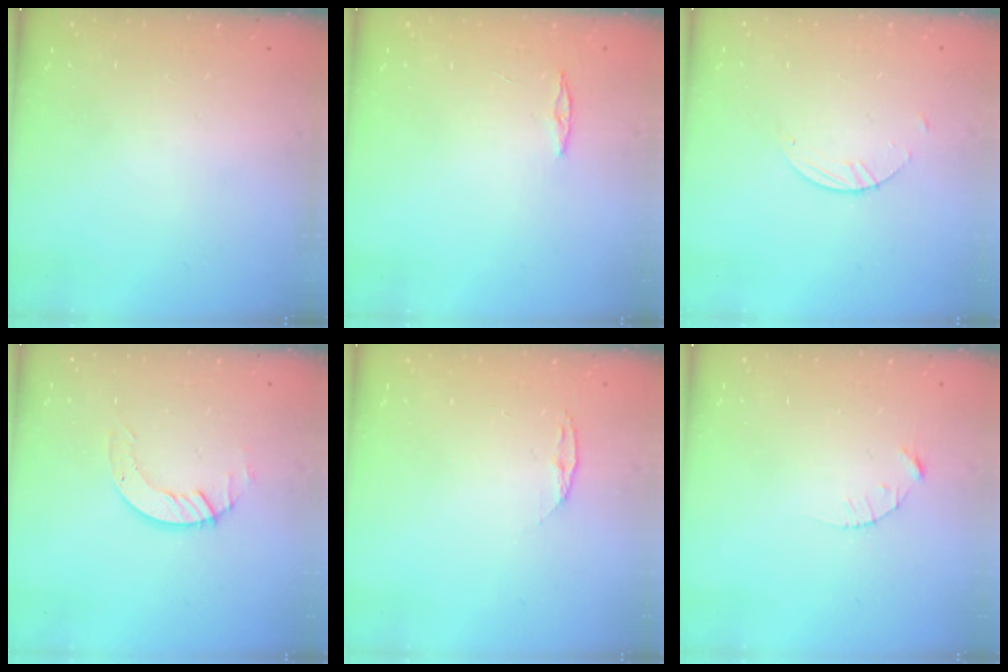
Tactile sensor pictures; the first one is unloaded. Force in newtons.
{"total": 3.0, "press": 2.9, "slide": 0.3}
{"total": 1.8, "press": 1.8, "slide": 0.1}
{"total": 4.5, "press": 4.5, "slide": 0.4}
{"total": 4.1, "press": 4.1, "slide": 0.5}
{"total": 2.1, "press": 2.1, "slide": 0.3}